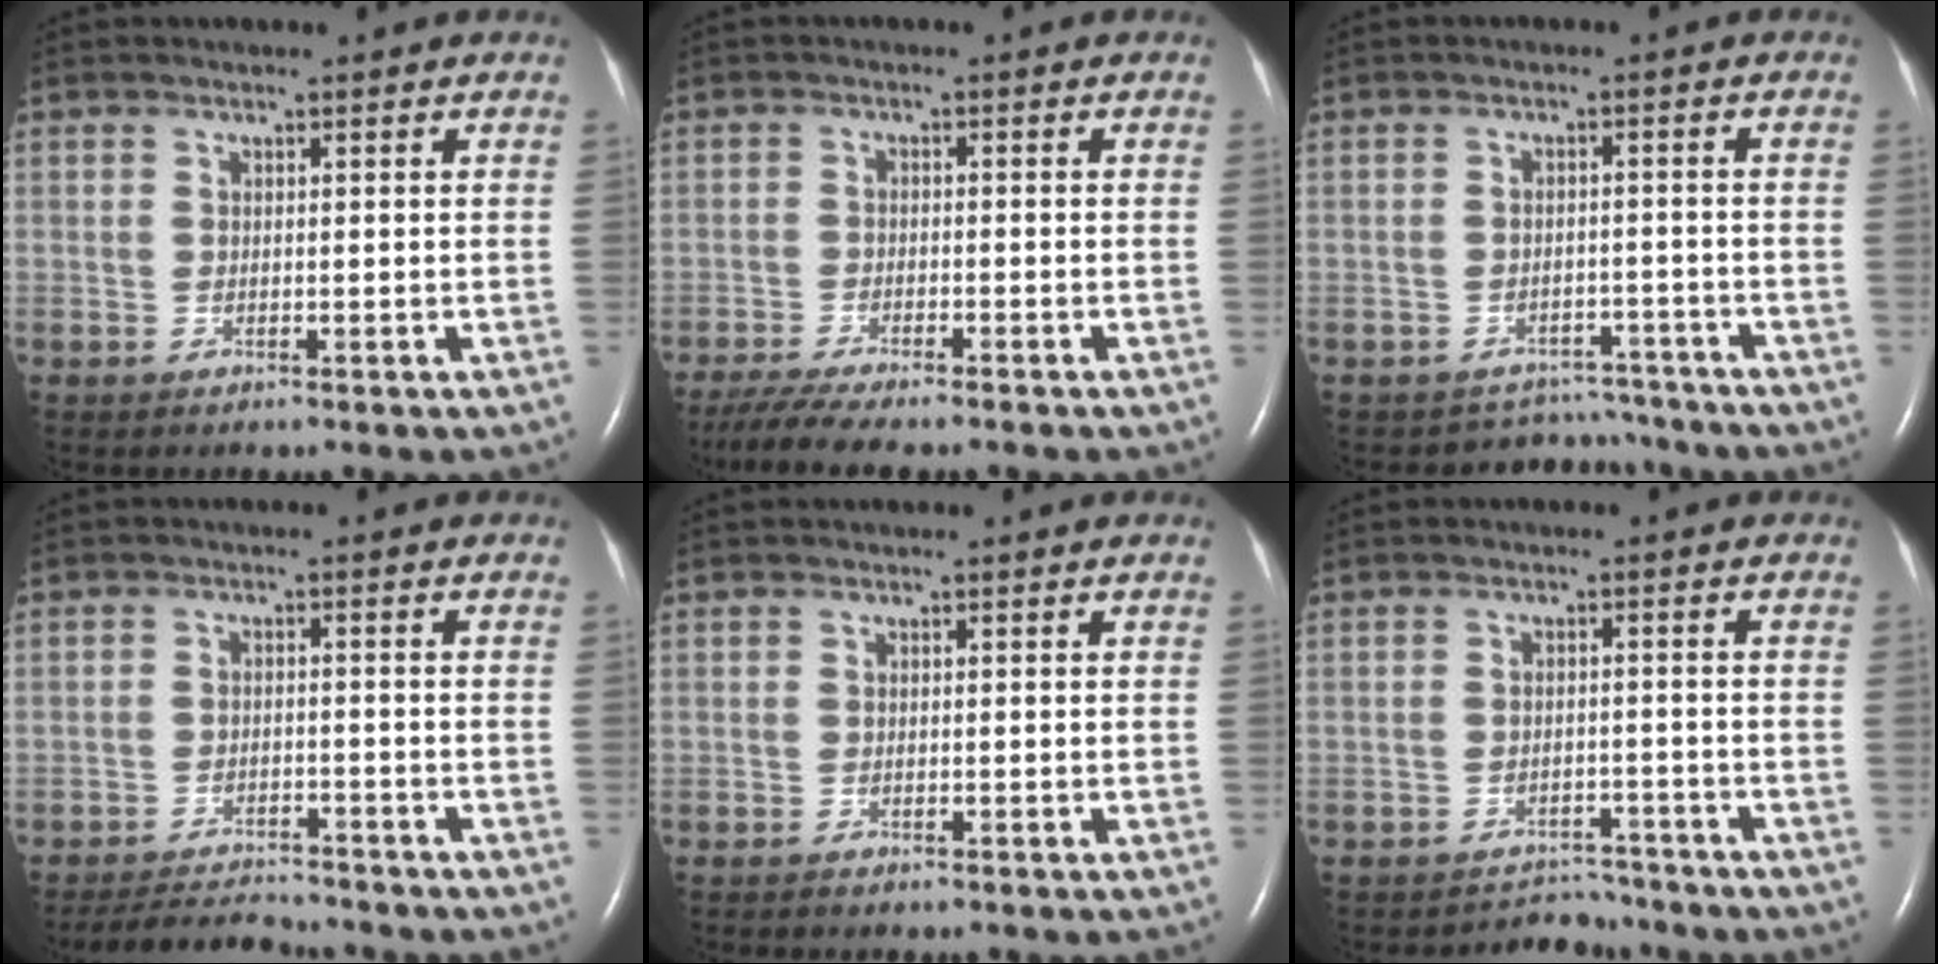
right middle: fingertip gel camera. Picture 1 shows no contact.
{"total": 8.5, "force": [-7.2, 0.9, 4.4], "torque": [-0.074, -0.016, -0.115]}
{"total": 5.3, "force": [-4.8, 1.7, -1.5], "torque": [0.020, 0.025, -0.062]}
{"total": 6.1, "force": [-6.0, 0.4, 0.7], "torque": [-0.017, -0.012, -0.100]}
{"total": 0.0}
{"total": 3.9, "force": [-3.5, 0.9, -1.3], "torque": [0.017, 0.013, -0.050]}